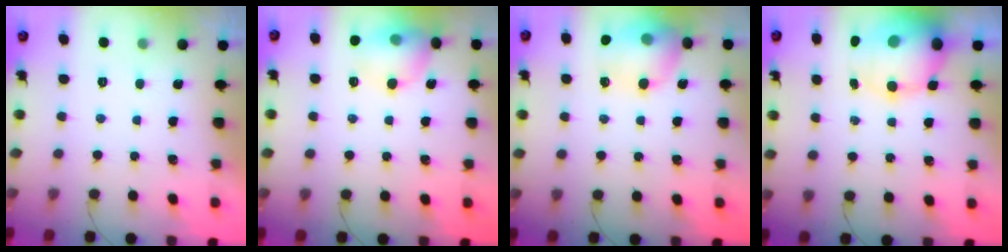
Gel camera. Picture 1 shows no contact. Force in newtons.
{"total": 12.8, "press": 12.6, "slide": 1.9}
{"total": 15.4, "press": 15.3, "slide": 1.5}
{"total": 13.1, "press": 12.8, "slide": 3.0}